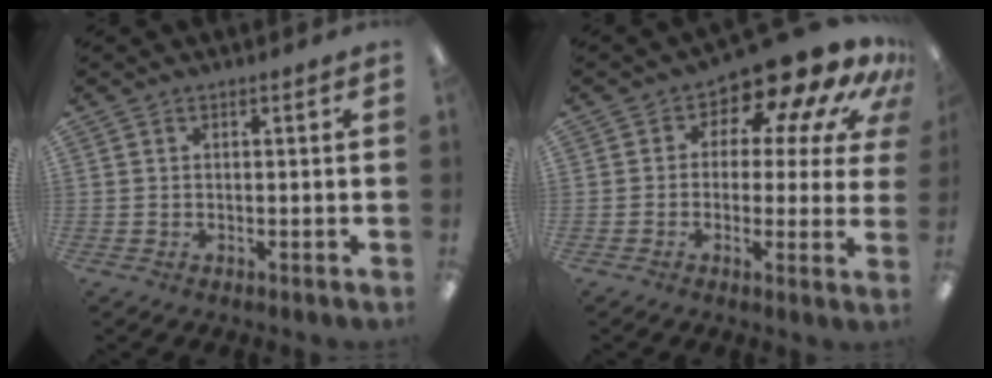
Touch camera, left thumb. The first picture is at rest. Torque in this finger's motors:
{"motor_torque": [1.37, 2.11, 0.16, 0.12, 0.03]}